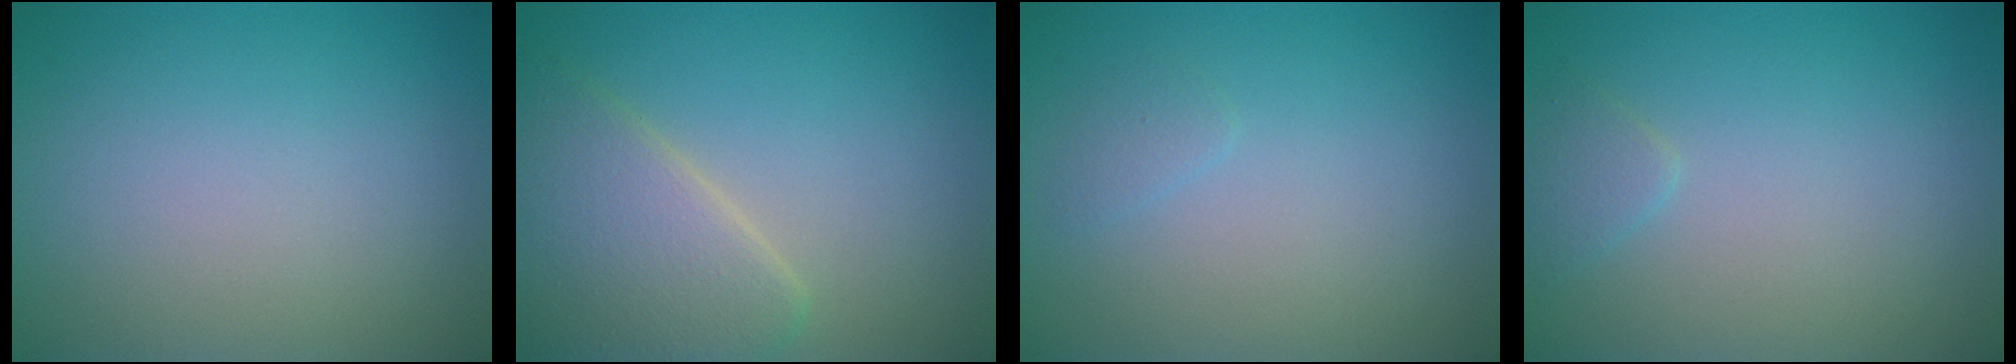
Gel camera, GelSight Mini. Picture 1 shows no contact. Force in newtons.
{"total": 5.8, "press": 5.7, "slide": 0.3}
{"total": 0.7, "press": 0.7, "slide": 0.1}
{"total": 1.1, "press": 1.1, "slide": 0.1}